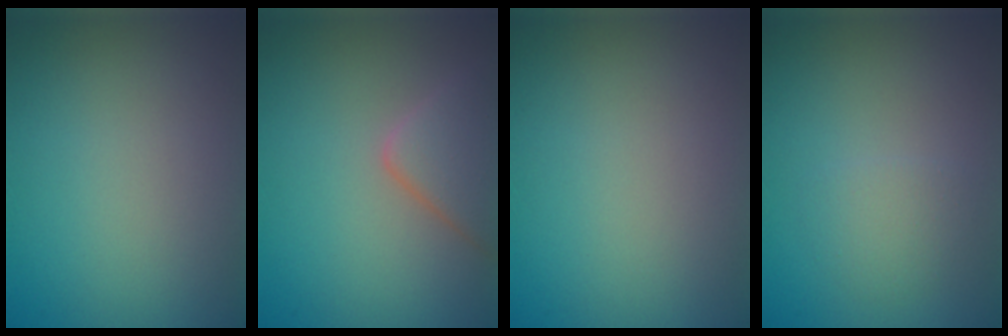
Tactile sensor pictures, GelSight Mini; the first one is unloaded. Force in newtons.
{"total": 4.0, "press": 4.0, "slide": 0.2}
{"total": 0.0}
{"total": 1.6, "press": 1.6, "slide": 0.0}